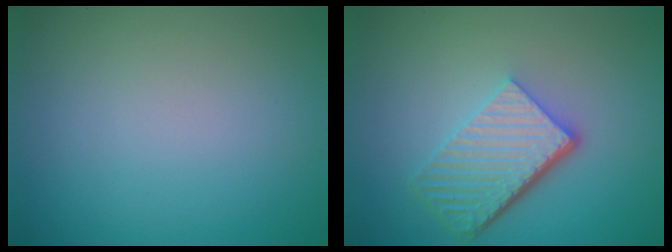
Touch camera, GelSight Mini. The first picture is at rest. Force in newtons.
{"total": 5.7, "press": 3.9, "slide": 4.1}